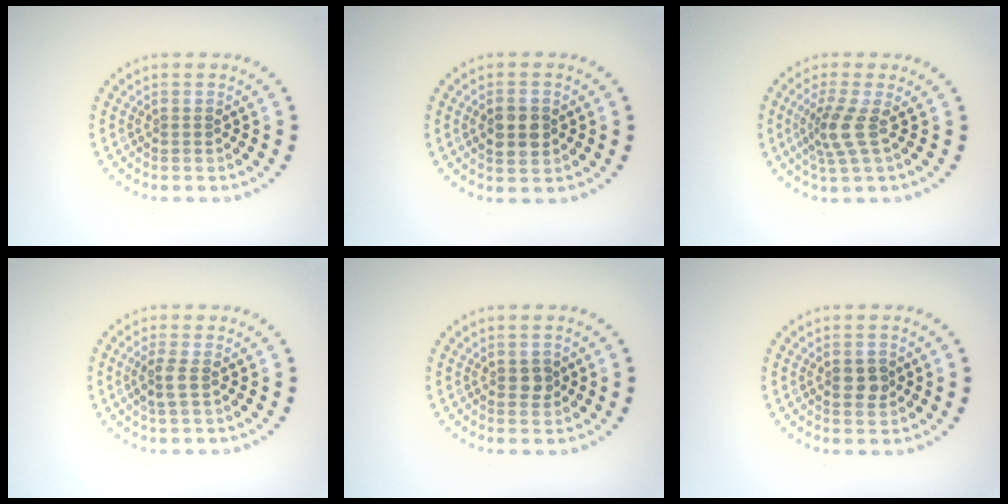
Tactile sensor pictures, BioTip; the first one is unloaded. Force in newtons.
{"total": 2.9, "press": 2.9, "slide": 0.0}
{"total": 2.9, "press": 2.1, "slide": 2.0}
{"total": 1.6, "press": 1.4, "slide": 0.8}
{"total": 1.2, "press": 1.2, "slide": 0.1}
{"total": 2.0, "press": 2.0, "slide": 0.1}